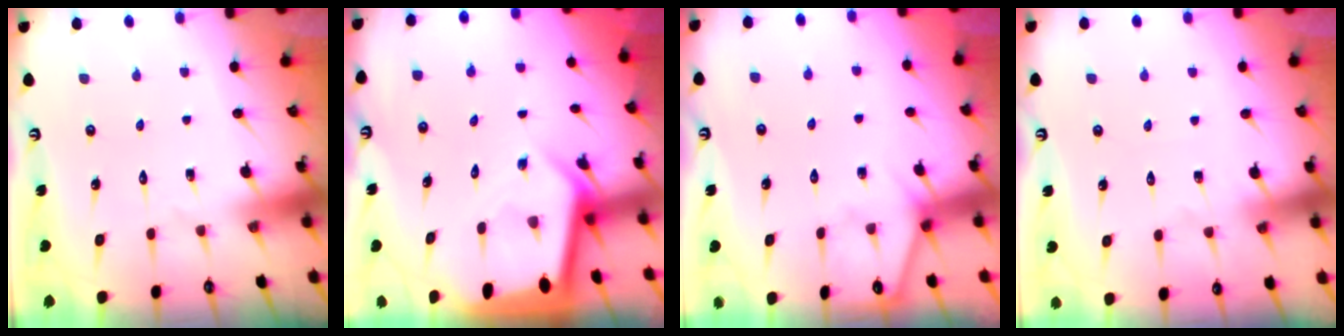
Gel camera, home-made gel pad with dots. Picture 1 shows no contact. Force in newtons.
{"total": 3.6, "press": 3.6, "slide": 0.4}
{"total": 2.4, "press": 2.3, "slide": 0.4}
{"total": 4.7, "press": 4.7, "slide": 0.7}